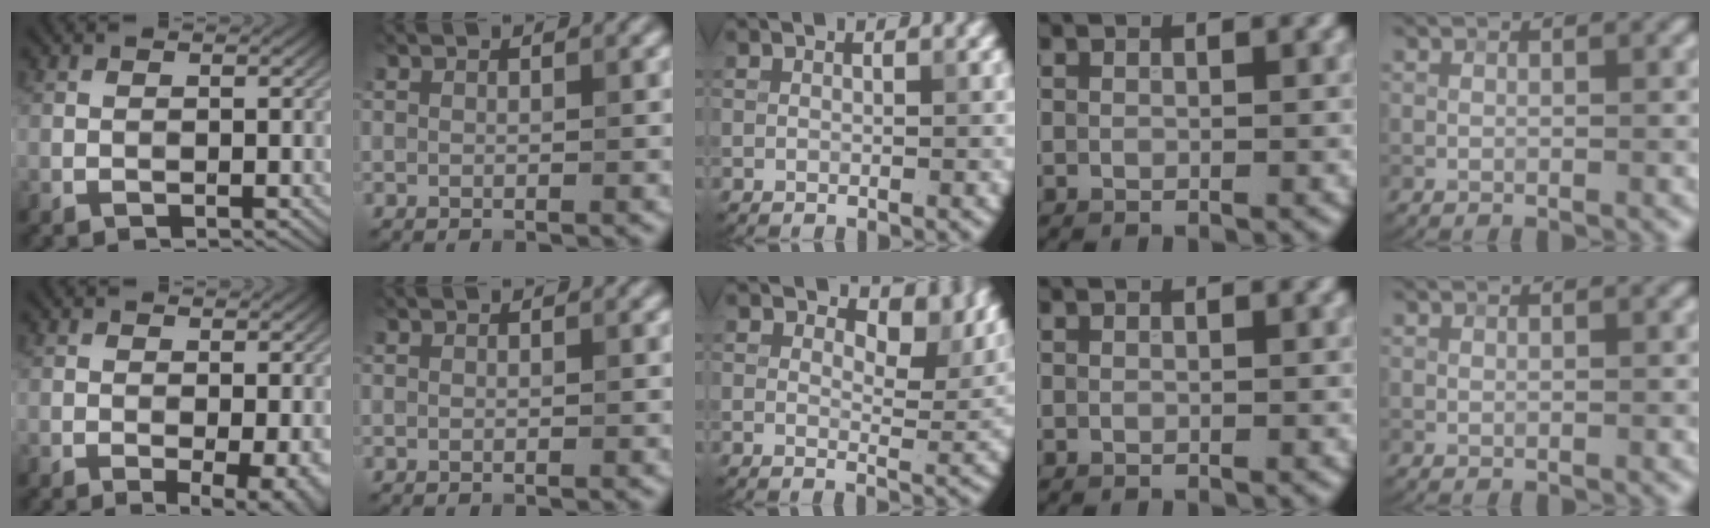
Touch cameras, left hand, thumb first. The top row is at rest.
{"thumb": {"total": 3.6, "force": [-1.0, 1.2, 3.3], "torque": [-0.049, -0.008, -0.012]}, "middle": {"total": 5.6, "force": [3.1, 2.8, 3.8], "torque": [-0.051, -0.008, 0.037]}}